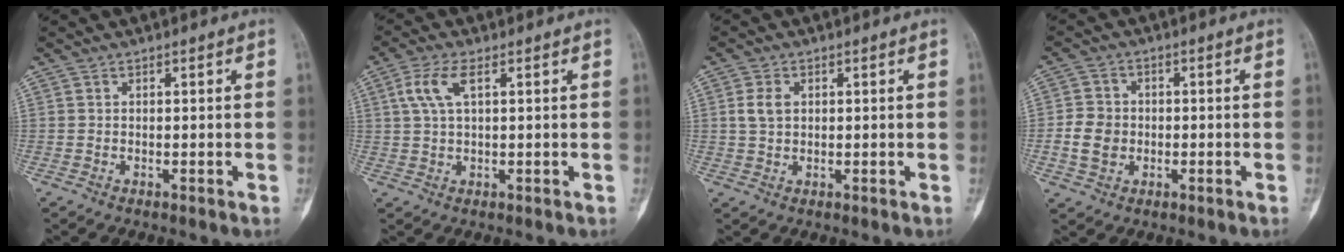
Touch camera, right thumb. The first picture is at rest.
{"total": 5.6, "force": [1.9, 2.2, 4.8], "torque": [-0.112, 0.011, 0.039]}
{"total": 3.4, "force": [0.7, 2.4, 2.3], "torque": [-0.043, 0.003, 0.016]}
{"total": 5.8, "force": [-1.0, 4.9, 3.0], "torque": [-0.042, 0.012, -0.020]}